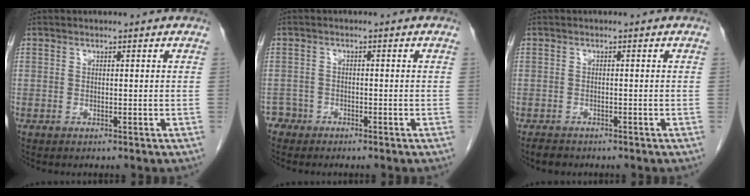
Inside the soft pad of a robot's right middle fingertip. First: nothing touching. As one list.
[{"total": 1.8, "force": [-1.4, 0.9, -0.6], "torque": [0.009, 0.006, -0.028]}, {"total": 1.8, "force": [-1.5, 0.9, 0.4], "torque": [-0.016, -0.003, -0.023]}]